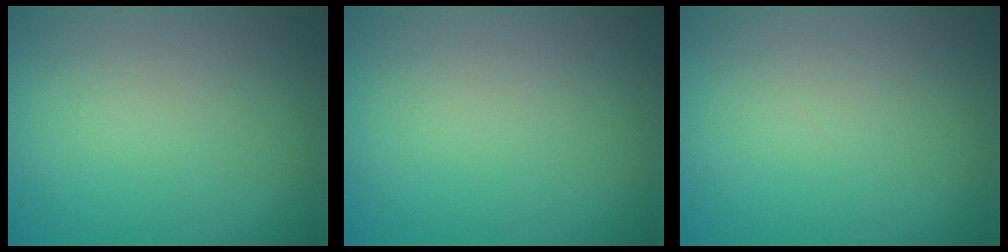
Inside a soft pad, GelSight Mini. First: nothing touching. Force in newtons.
{"total": 0.0}
{"total": 0.0}